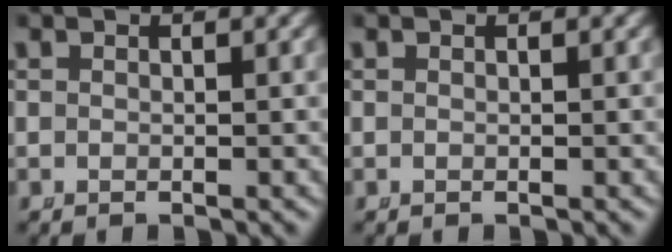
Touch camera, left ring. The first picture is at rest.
{"total": 0.0}